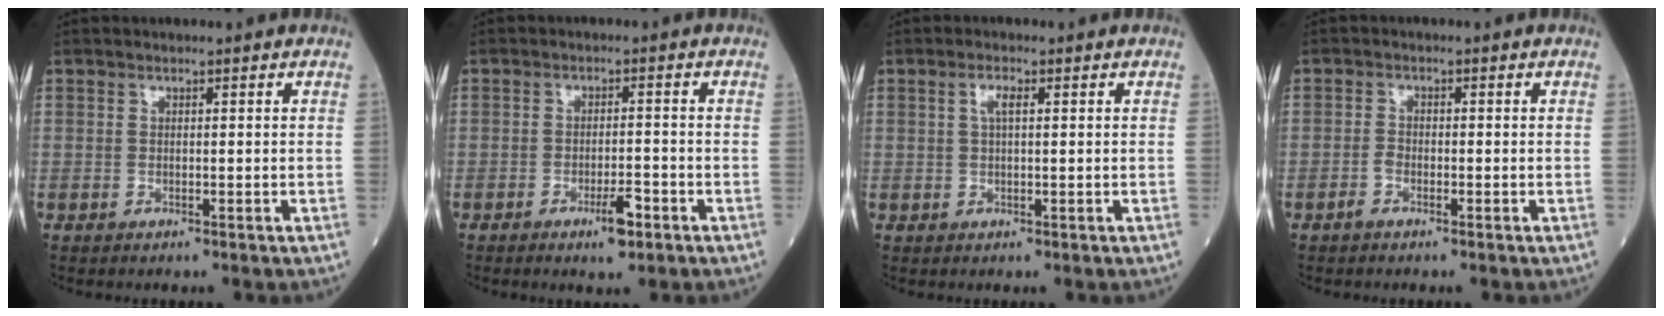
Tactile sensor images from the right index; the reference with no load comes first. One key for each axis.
{"total": 3.8, "fx": -2.2, "fy": 0.7, "fz": 3.0, "tx": -0.047, "ty": -0.001, "tz": -0.035}
{"total": 2.0, "fx": 0.6, "fy": 0.5, "fz": 1.9, "tx": -0.041, "ty": 0.006, "tz": 0.011}
{"total": 1.6, "fx": -1.0, "fy": 0.7, "fz": 1.0, "tx": -0.022, "ty": 0.001, "tz": -0.020}